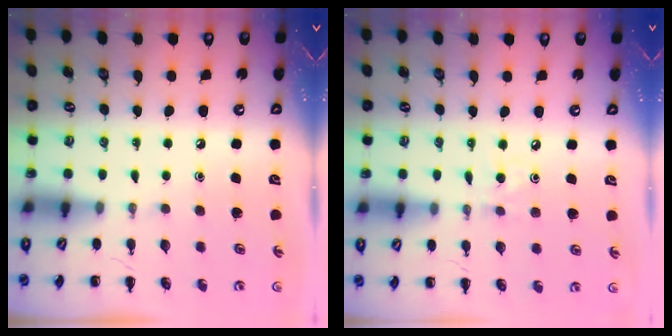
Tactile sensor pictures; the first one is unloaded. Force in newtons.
{"total": 3.4, "press": 3.2, "slide": 1.2}